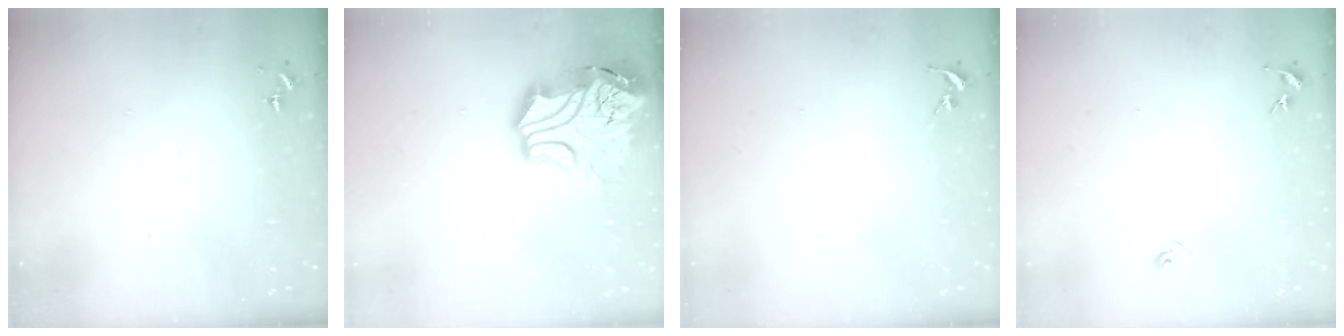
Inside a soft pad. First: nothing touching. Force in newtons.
{"total": 19.5, "press": 19.3, "slide": 2.9}
{"total": 0.0}
{"total": 5.0, "press": 5.0, "slide": 0.7}